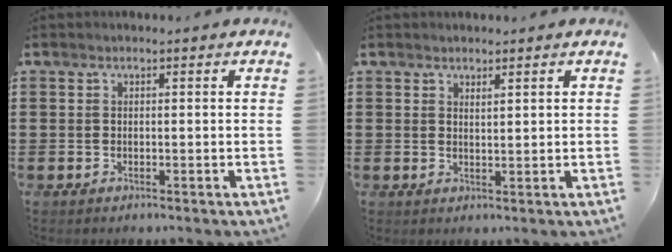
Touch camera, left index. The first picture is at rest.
{"total": 1.4, "force": [1.2, 0.1, 0.6], "torque": [-0.012, 0.000, 0.023]}